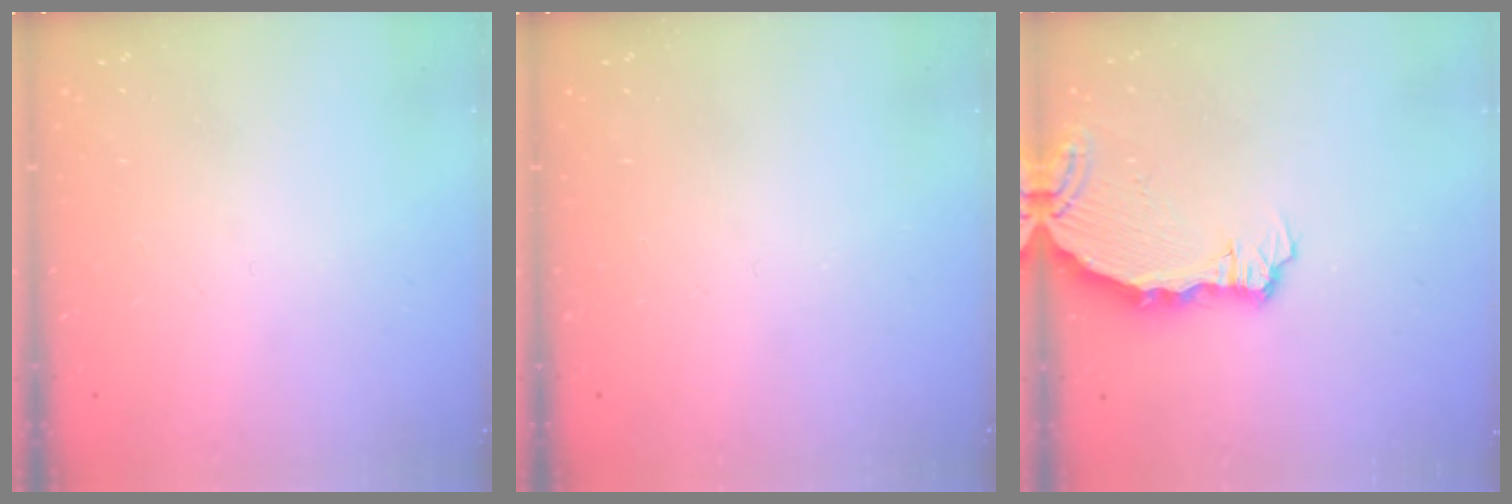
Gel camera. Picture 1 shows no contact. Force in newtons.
{"total": 0.0}
{"total": 7.3, "press": 5.5, "slide": 4.8}